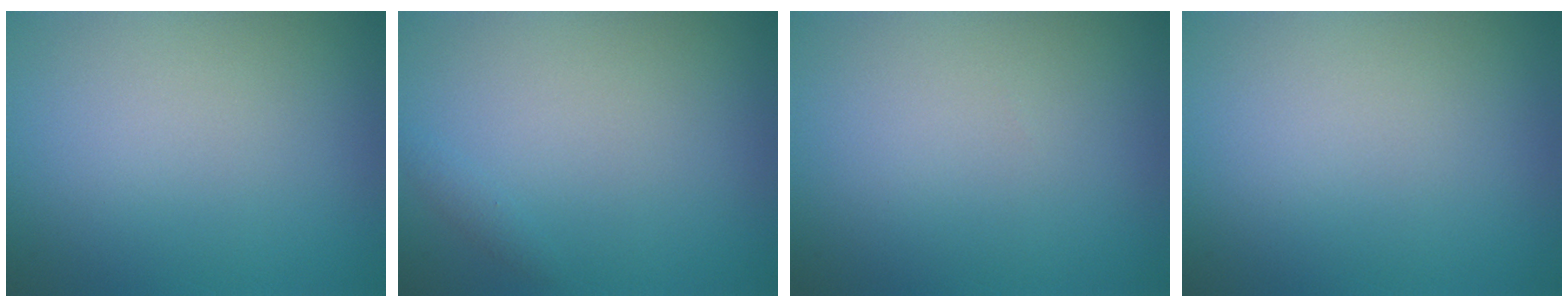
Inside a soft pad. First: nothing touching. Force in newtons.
{"total": 0.6, "press": 0.6, "slide": 0.0}
{"total": 0.0}
{"total": 0.0}